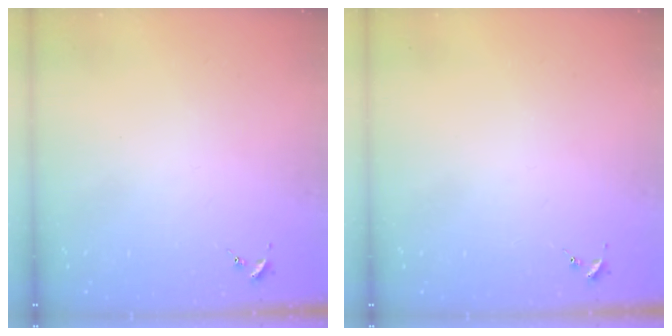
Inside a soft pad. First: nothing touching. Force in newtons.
{"total": 0.0}